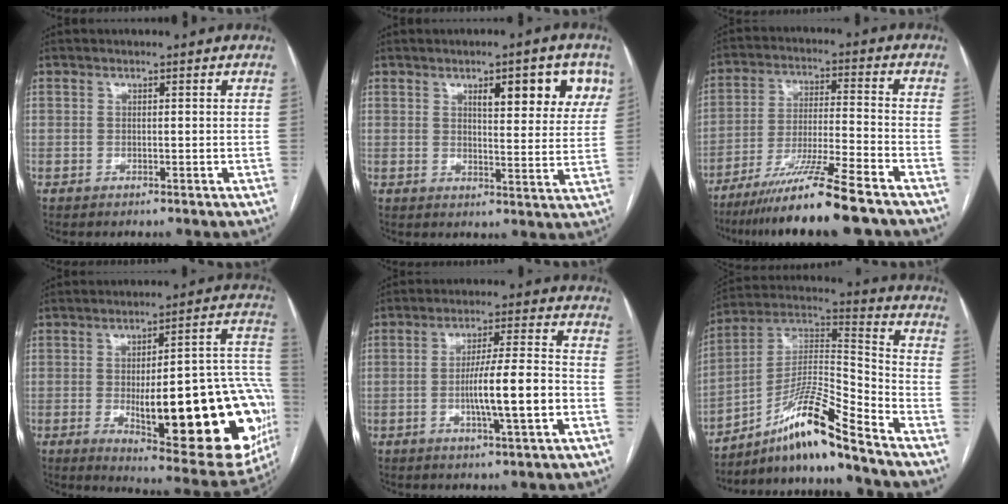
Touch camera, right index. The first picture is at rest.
{"total": 10.1, "force": [4.9, 2.7, 8.4], "torque": [-0.100, 0.006, 0.063]}
{"total": 14.3, "force": [-11.2, -1.0, 8.9], "torque": [-0.156, -0.030, -0.190]}
{"total": 29.1, "force": [-6.0, 7.3, 27.5], "torque": [-0.271, 0.010, -0.064]}
{"total": 9.8, "force": [-2.4, 0.4, 9.5], "torque": [-0.160, 0.005, -0.041]}
{"total": 14.0, "force": [-10.6, -0.4, 9.1], "torque": [-0.170, 0.017, -0.190]}